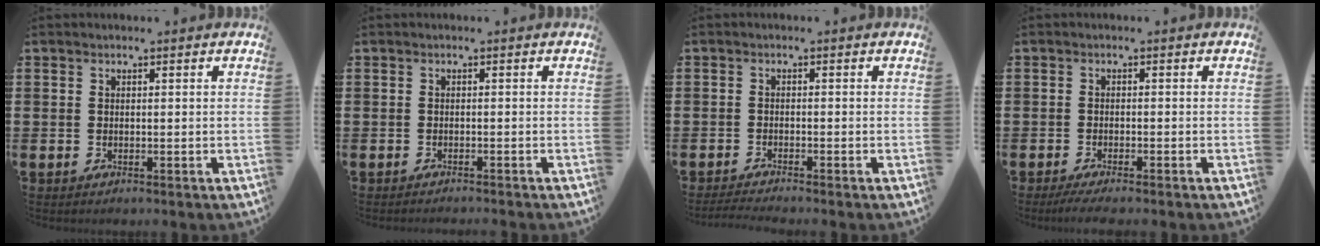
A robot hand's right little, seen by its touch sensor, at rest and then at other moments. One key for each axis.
{"total": 0.5, "fx": -0.5, "fy": -0.2, "fz": 0.0, "tx": 0.002, "ty": -0.001, "tz": -0.011}
{"total": 1.3, "fx": -1.1, "fy": -0.1, "fz": 0.6, "tx": -0.010, "ty": 0.001, "tz": -0.022}
{"total": 1.4, "fx": -1.0, "fy": 0.1, "fz": 1.0, "tx": -0.015, "ty": -0.001, "tz": -0.019}